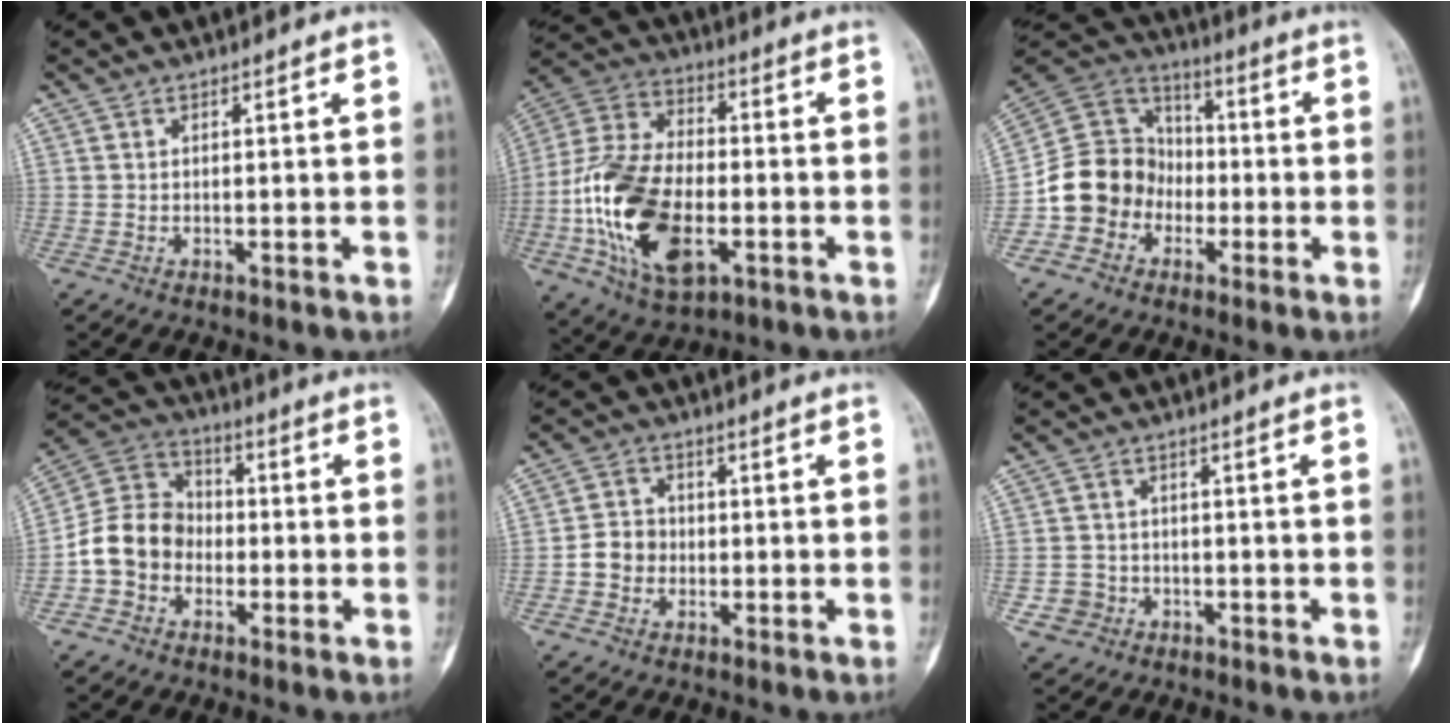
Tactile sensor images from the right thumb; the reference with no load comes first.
{"total": 20.9, "force": [-4.9, 11.5, 16.8], "torque": [-0.329, 0.012, -0.087]}
{"total": 13.1, "force": [-4.1, 11.6, 4.5], "torque": [-0.045, 0.065, -0.080]}
{"total": 11.1, "force": [-2.9, 9.2, 5.4], "torque": [-0.085, 0.040, -0.066]}
{"total": 4.9, "force": [-1.1, 4.3, 2.0], "torque": [-0.020, 0.018, -0.028]}
{"total": 3.5, "force": [-1.3, 3.3, 0.2], "torque": [0.012, 0.013, -0.024]}